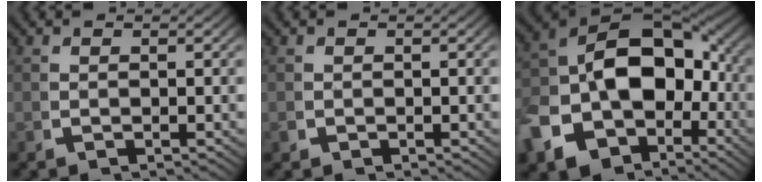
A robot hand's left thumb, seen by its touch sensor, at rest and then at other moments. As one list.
[{"total": 0.6, "force": [-0.1, 0.5, 0.1], "torque": [-0.008, -0.007, 0.000]}, {"total": 20.5, "force": [-3.4, 15.2, 13.3], "torque": [-0.269, -0.062, -0.037]}]